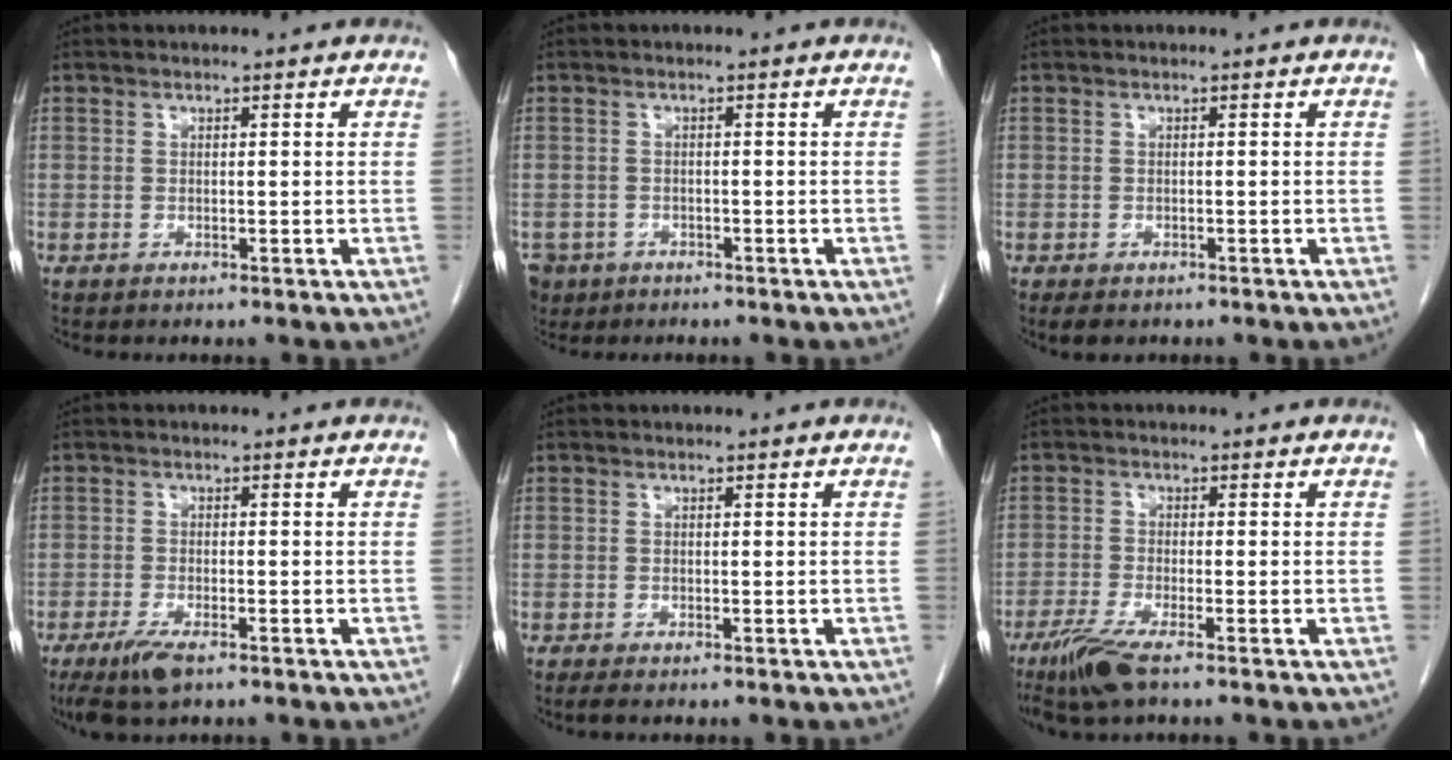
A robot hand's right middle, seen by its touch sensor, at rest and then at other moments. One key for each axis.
{"total": 4.7, "fx": -3.1, "fy": 3.4, "fz": 0.8, "tx": -0.019, "ty": 0.001, "tz": -0.050}
{"total": 2.7, "fx": -2.0, "fy": 1.3, "fz": 1.3, "tx": -0.020, "ty": -0.003, "tz": -0.023}
{"total": 4.7, "fx": -3.0, "fy": 1.1, "fz": 3.4, "tx": -0.071, "ty": -0.011, "tz": -0.052}
{"total": 0.6, "fx": -0.5, "fy": 0.0, "fz": 0.4, "tx": -0.011, "ty": -0.002, "tz": -0.007}
{"total": 5.3, "fx": -3.6, "fy": 0.3, "fz": 3.9, "tx": -0.081, "ty": -0.017, "tz": -0.071}